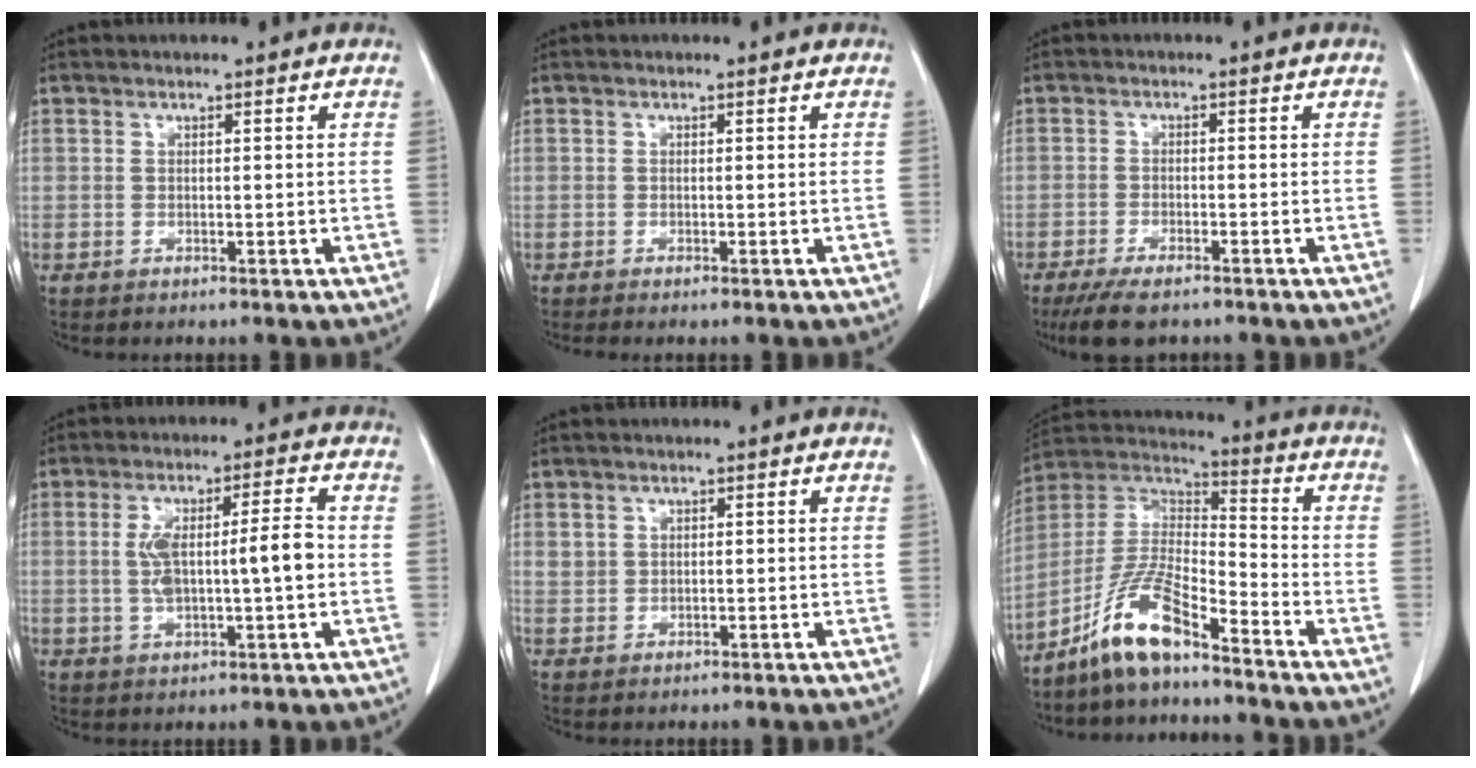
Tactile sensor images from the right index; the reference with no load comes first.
{"total": 0.6, "force": [-0.5, 0.0, 0.3], "torque": [-0.007, -0.002, -0.010]}
{"total": 6.3, "force": [-4.8, 1.7, 3.6], "torque": [-0.063, -0.011, -0.078]}
{"total": 8.8, "force": [-0.2, 1.7, 8.7], "torque": [-0.162, 0.019, 0.000]}
{"total": 1.8, "force": [0.6, 1.6, 0.6], "torque": [-0.008, 0.005, 0.014]}
{"total": 11.1, "force": [-8.0, 2.1, 7.3], "torque": [-0.163, 0.010, -0.156]}